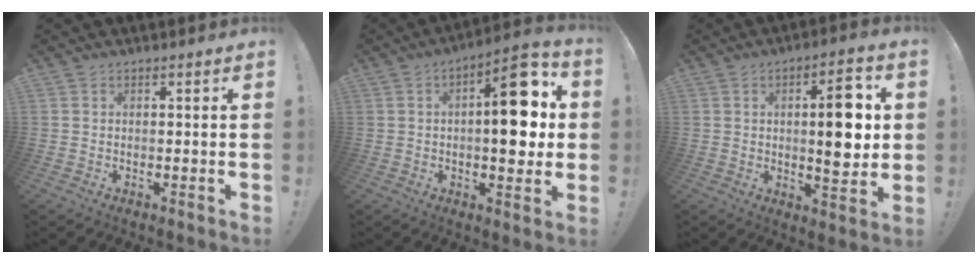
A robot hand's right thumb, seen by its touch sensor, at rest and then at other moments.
{"total": 15.6, "force": [1.5, 6.4, 14.2], "torque": [-0.179, 0.002, 0.017]}
{"total": 11.9, "force": [1.4, 4.0, 11.1], "torque": [-0.146, -0.003, 0.015]}